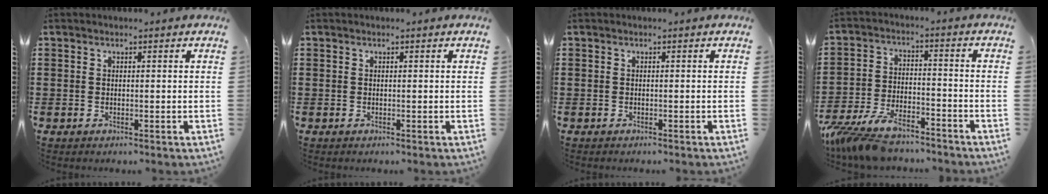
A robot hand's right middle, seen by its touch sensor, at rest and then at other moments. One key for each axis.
{"total": 0.0}
{"total": 0.0}
{"total": 9.1, "fx": -7.9, "fy": 2.2, "fz": 4.1, "tx": -0.100, "ty": 0.005, "tz": -0.155}